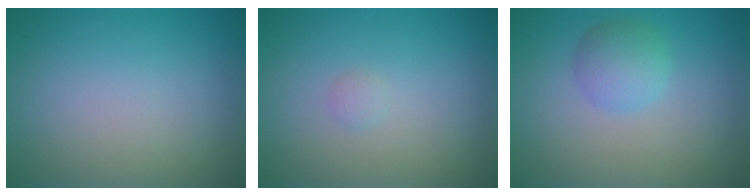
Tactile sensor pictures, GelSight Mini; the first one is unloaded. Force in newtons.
{"total": 0.5, "press": 0.5, "slide": 0.0}
{"total": 2.6, "press": 2.6, "slide": 0.1}